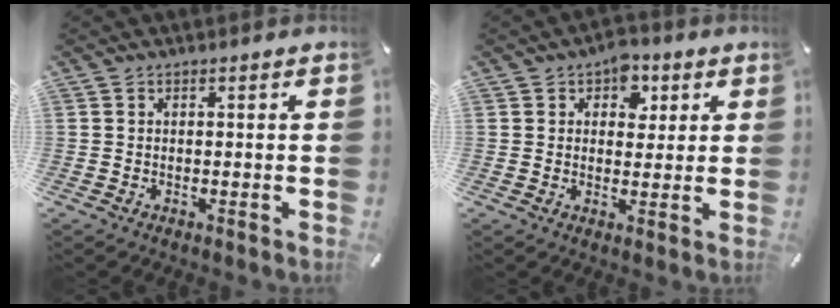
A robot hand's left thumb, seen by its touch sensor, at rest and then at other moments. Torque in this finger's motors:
{"motor_torque": [1.01, 0.97, 0.63, -0.68, 0.21]}